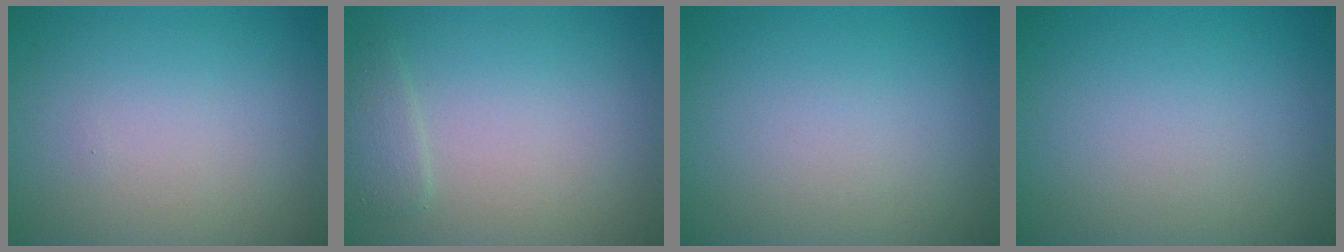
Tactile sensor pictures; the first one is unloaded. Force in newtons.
{"total": 1.5, "press": 1.4, "slide": 0.1}
{"total": 0.0}
{"total": 0.0}